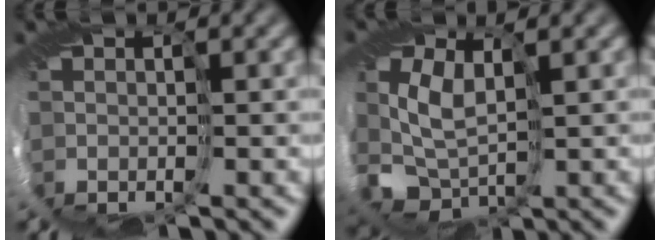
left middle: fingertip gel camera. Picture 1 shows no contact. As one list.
[{"total": 3.3, "force": [0.1, 1.8, 2.7], "torque": [-0.072, -0.004, -0.003]}]